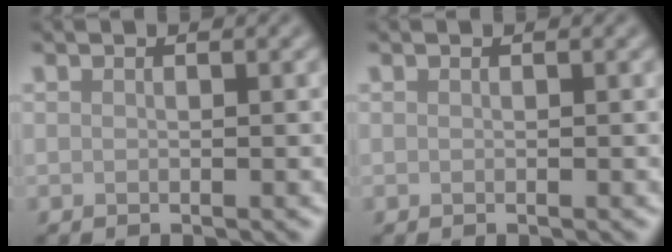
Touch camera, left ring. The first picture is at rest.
{"total": 0.0}